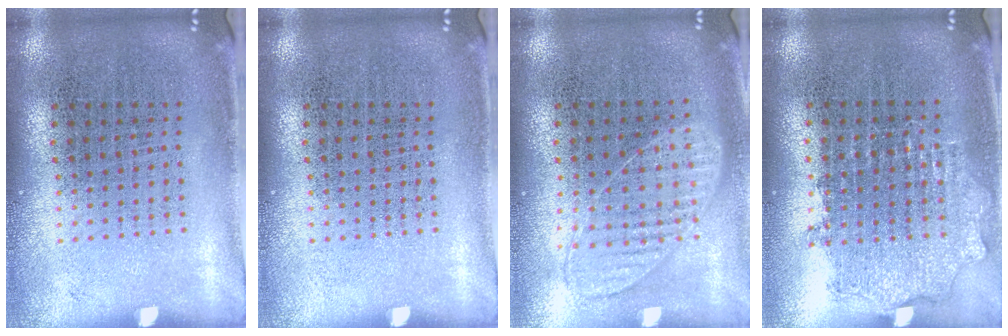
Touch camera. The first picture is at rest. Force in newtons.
{"total": 0.0}
{"total": 0.9, "press": 0.8, "slide": 0.3}
{"total": 0.9, "press": 0.8, "slide": 0.2}